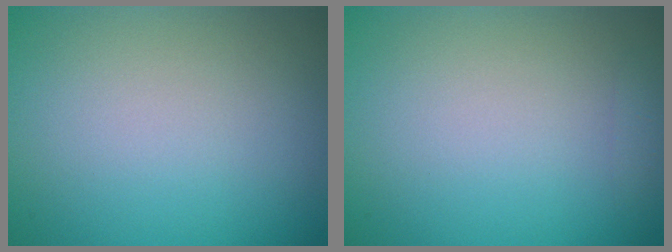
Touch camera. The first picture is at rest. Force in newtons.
{"total": 0.7, "press": 0.7, "slide": 0.1}